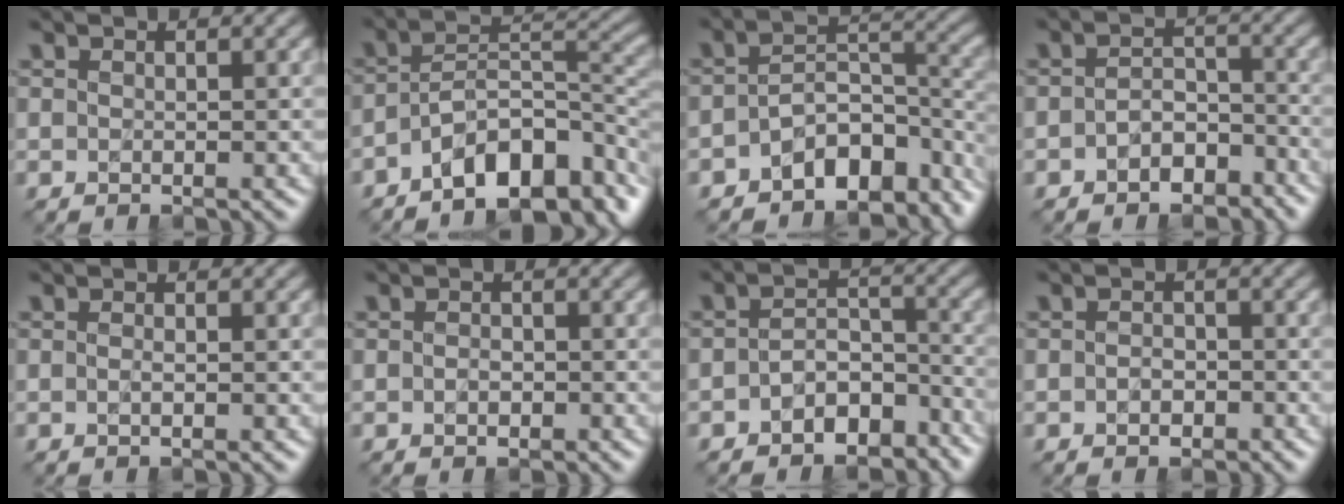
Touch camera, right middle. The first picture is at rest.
{"total": 9.6, "force": [-5.8, 3.6, 6.6], "torque": [-0.087, 0.007, -0.106]}
{"total": 7.8, "force": [-4.7, 4.1, 4.6], "torque": [-0.052, -0.005, -0.078]}
{"total": 3.5, "force": [-2.0, 2.0, 2.0], "torque": [-0.035, 0.005, -0.036]}
{"total": 0.7, "force": [0.0, 0.2, 0.7], "torque": [-0.008, 0.000, -0.003]}
{"total": 0.9, "force": [-0.3, 0.6, 0.6], "torque": [-0.012, 0.001, -0.006]}
{"total": 4.8, "force": [-3.0, 2.7, 2.6], "torque": [-0.038, -0.001, -0.055]}
{"total": 1.3, "force": [-0.5, 0.9, 0.7], "torque": [-0.014, 0.002, -0.011]}